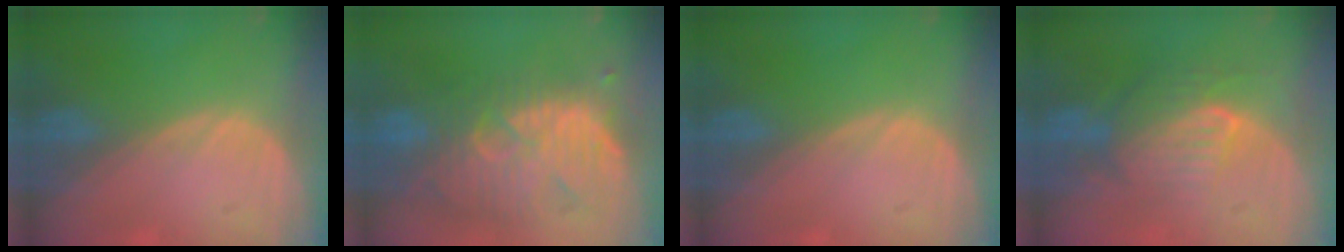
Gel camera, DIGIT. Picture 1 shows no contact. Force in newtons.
{"total": 11.6, "press": 10.8, "slide": 4.1}
{"total": 0.0}
{"total": 7.7, "press": 7.7, "slide": 0.5}